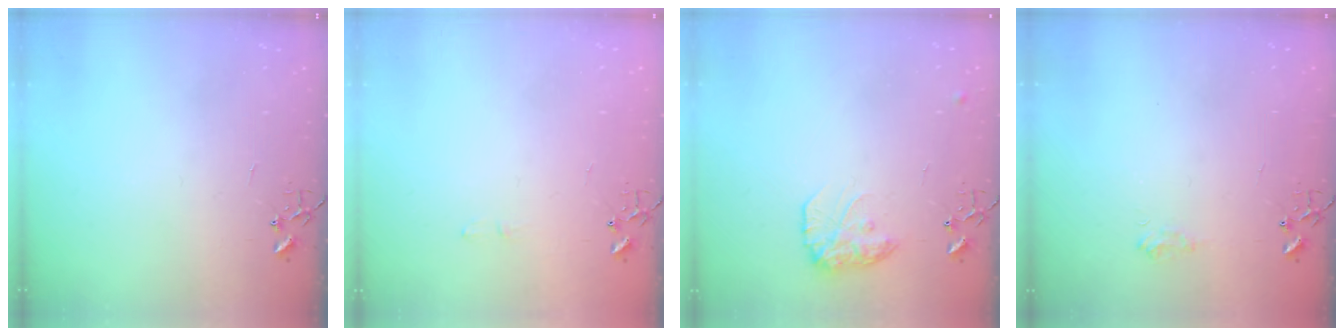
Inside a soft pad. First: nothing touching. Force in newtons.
{"total": 4.5, "press": 4.5, "slide": 0.4}
{"total": 13.1, "press": 13.0, "slide": 0.7}
{"total": 6.3, "press": 6.3, "slide": 0.8}